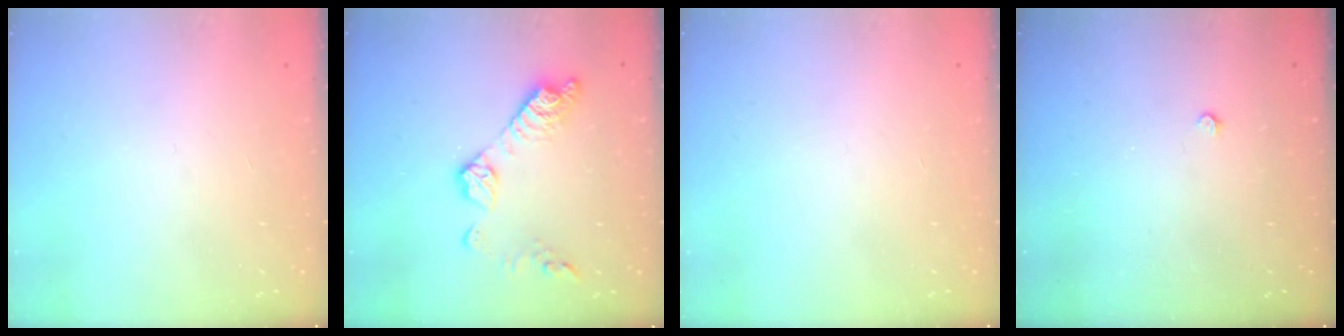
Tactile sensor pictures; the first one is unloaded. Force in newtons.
{"total": 12.1, "press": 12.0, "slide": 0.6}
{"total": 0.0}
{"total": 2.3, "press": 2.3, "slide": 0.4}